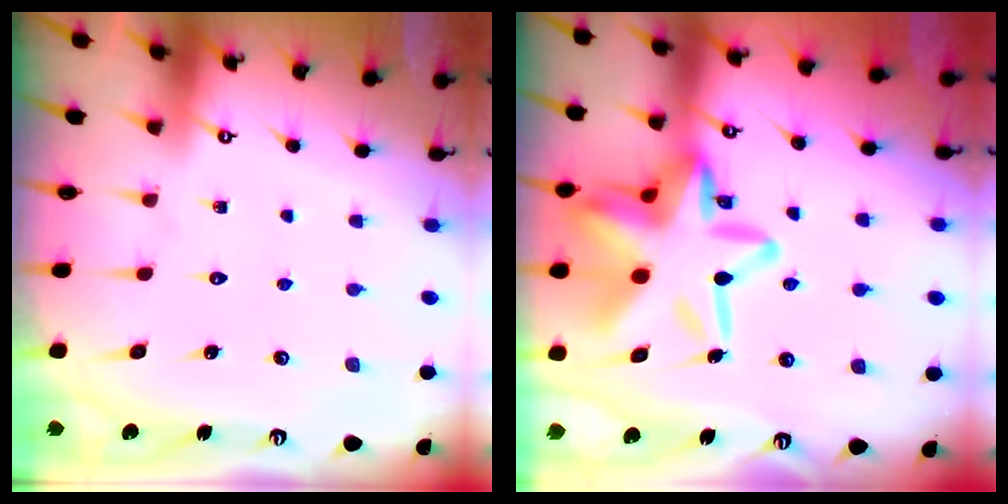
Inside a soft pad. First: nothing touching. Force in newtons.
{"total": 23.3, "press": 23.2, "slide": 1.7}